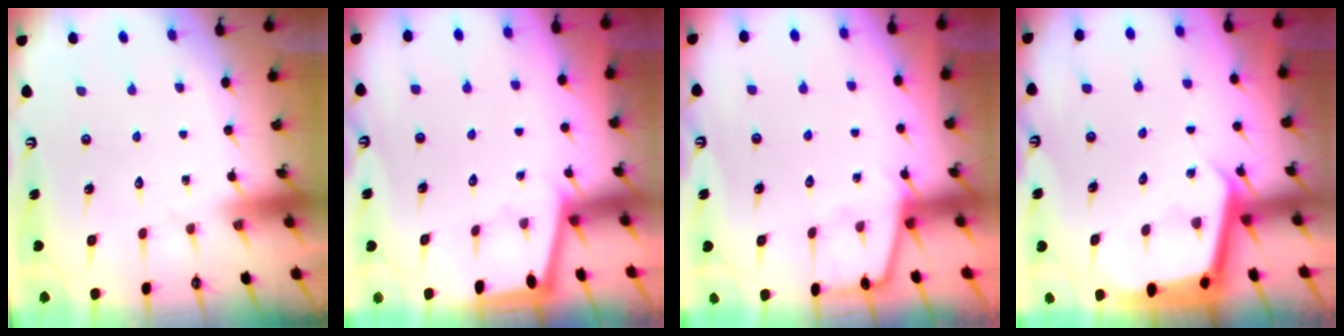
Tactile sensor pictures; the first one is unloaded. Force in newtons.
{"total": 1.4, "press": 1.4, "slide": 0.2}
{"total": 4.1, "press": 4.1, "slide": 0.5}
{"total": 4.1, "press": 4.1, "slide": 0.3}